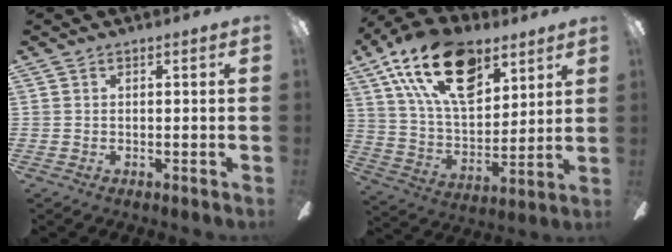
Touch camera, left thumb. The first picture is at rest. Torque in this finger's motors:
{"motor_torque": [0.58, 0.66, 1.80, -0.98, 0.55]}